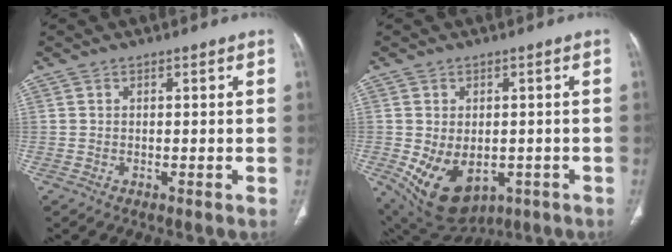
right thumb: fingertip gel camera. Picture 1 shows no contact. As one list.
[{"total": 12.8, "force": [-3.6, 8.6, 8.8], "torque": [-0.137, -0.005, -0.029]}]